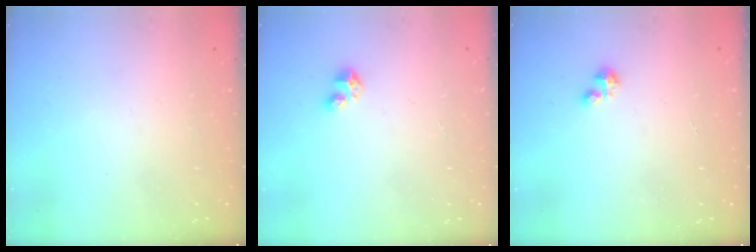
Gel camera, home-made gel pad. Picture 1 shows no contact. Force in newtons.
{"total": 2.9, "press": 2.9, "slide": 0.3}
{"total": 1.7, "press": 1.6, "slide": 0.3}